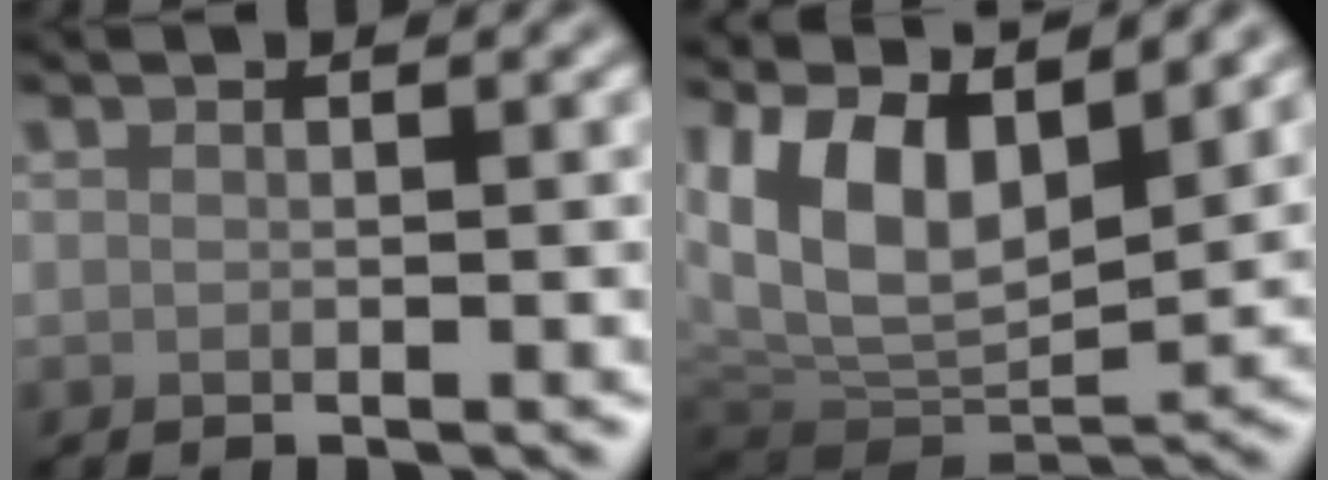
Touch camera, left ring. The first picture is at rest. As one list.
[{"total": 11.0, "force": [4.5, 5.8, 8.2], "torque": [-0.148, -0.001, 0.083]}]